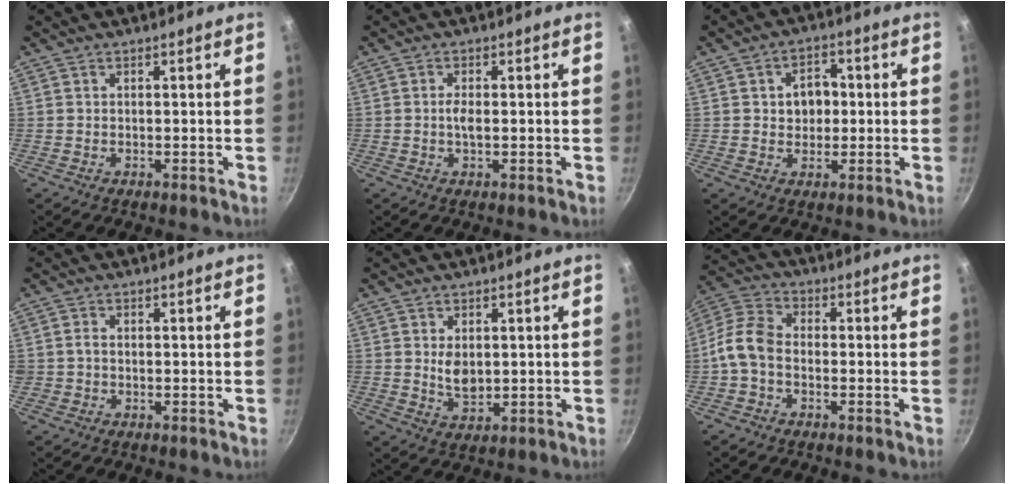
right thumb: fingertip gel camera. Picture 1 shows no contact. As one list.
[{"total": 2.3, "force": [-0.1, 0.8, 2.1], "torque": [-0.041, 0.000, -0.006]}, {"total": 6.2, "force": [0.5, 4.9, 3.8], "torque": [-0.022, 0.007, 0.003]}, {"total": 1.4, "force": [-0.3, 1.2, 0.7], "torque": [-0.010, 0.008, -0.005]}, {"total": 4.8, "force": [0.7, 3.1, 3.6], "torque": [-0.058, -0.015, 0.019]}, {"total": 7.6, "force": [-2.2, 5.0, 5.3], "torque": [-0.108, 0.037, -0.061]}]